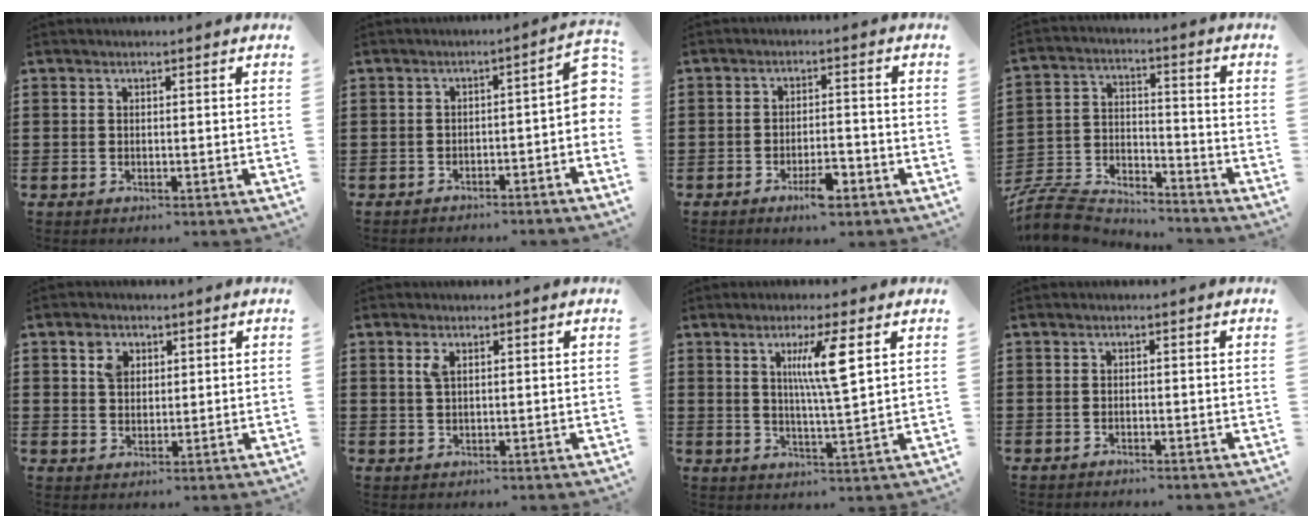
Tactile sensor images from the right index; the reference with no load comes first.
{"total": 5.6, "force": [-2.4, 1.5, 4.9], "torque": [-0.069, -0.003, -0.050]}
{"total": 4.6, "force": [-2.6, 1.2, 3.5], "torque": [-0.068, -0.001, -0.049]}
{"total": 8.2, "force": [-7.8, 1.9, 1.5], "torque": [-0.047, 0.008, -0.158]}
{"total": 3.4, "force": [1.7, 2.6, 1.5], "torque": [-0.040, 0.009, 0.030]}
{"total": 2.0, "force": [0.8, 0.8, 1.6], "torque": [-0.036, 0.004, 0.013]}
{"total": 7.1, "force": [2.7, 0.4, 6.5], "torque": [-0.126, -0.001, 0.037]}
{"total": 0.6, "force": [-0.6, 0.0, 0.1], "torque": [-0.004, -0.002, -0.013]}